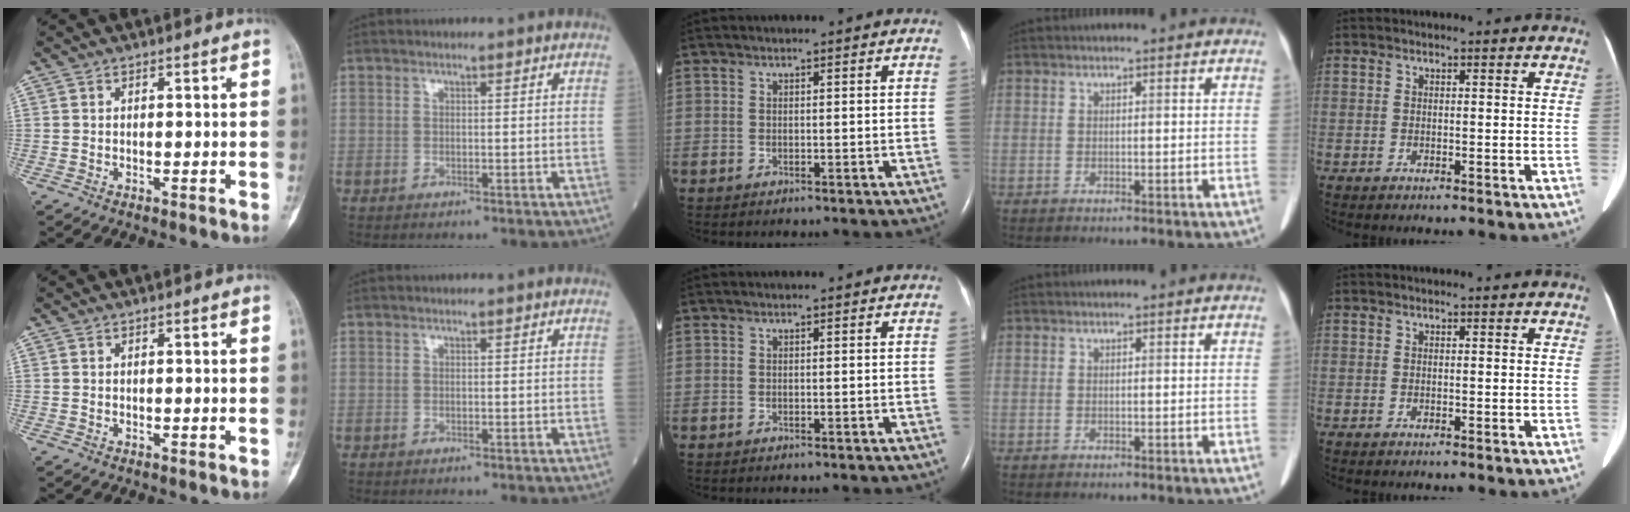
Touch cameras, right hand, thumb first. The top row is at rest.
{}